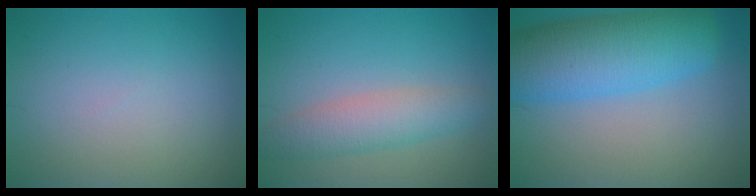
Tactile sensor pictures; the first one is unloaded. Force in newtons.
{"total": 4.0, "press": 4.0, "slide": 0.1}
{"total": 9.7, "press": 9.7, "slide": 0.6}